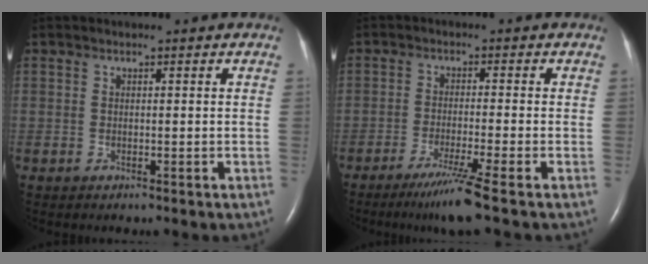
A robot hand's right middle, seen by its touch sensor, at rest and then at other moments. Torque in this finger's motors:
{"motor_torque": [0.72, -0.60, 0.23, 0.06]}